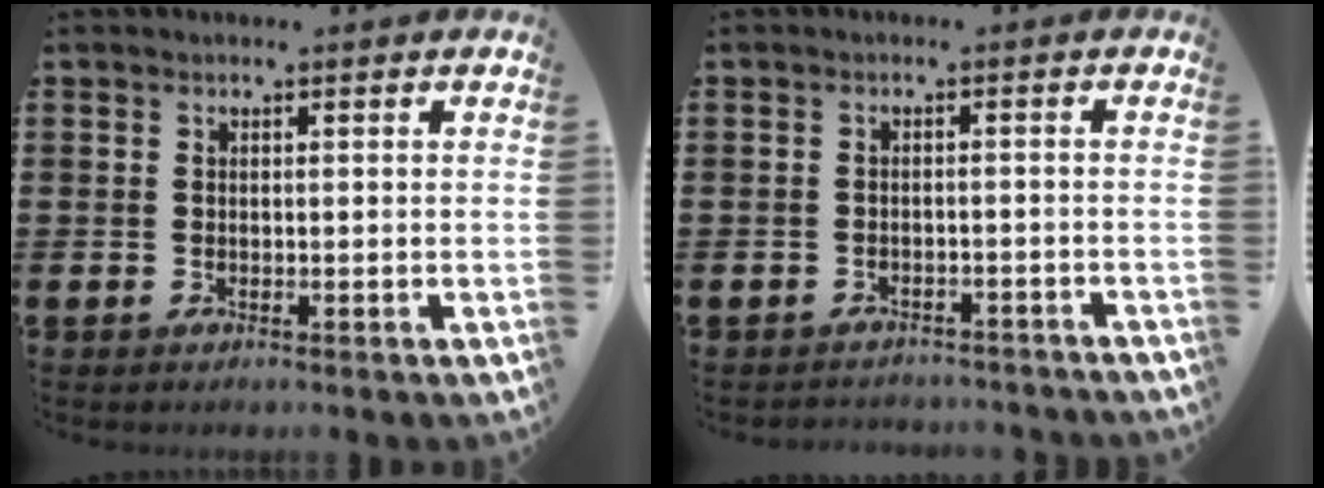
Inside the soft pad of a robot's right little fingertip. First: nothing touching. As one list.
[{"total": 1.6, "force": [-1.5, 0.0, -0.1], "torque": [-0.003, 0.004, -0.034]}]